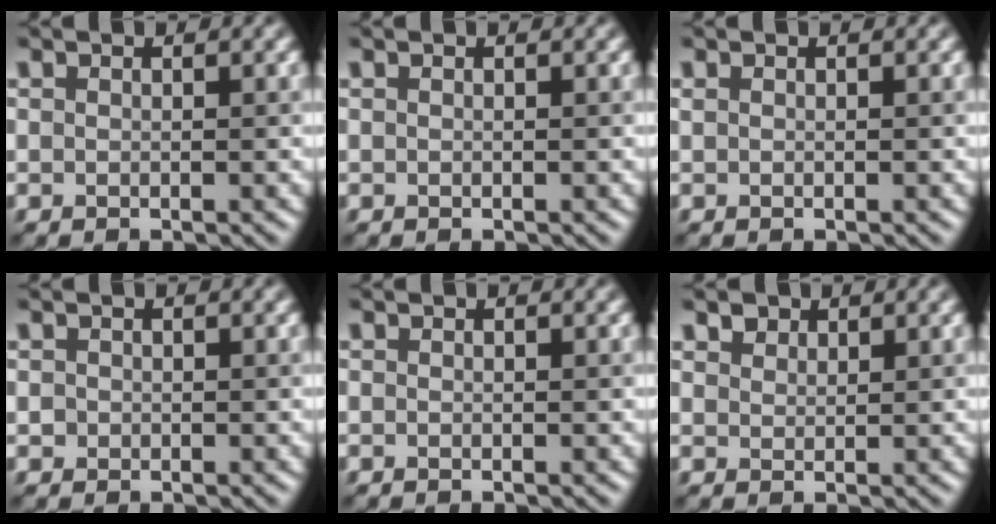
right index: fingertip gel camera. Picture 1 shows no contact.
{"total": 0.0}
{"total": 0.0}
{"total": 0.5, "force": [-0.1, 0.5, 0.0], "torque": [0.003, -0.001, -0.003]}
{"total": 0.0}
{"total": 1.6, "force": [1.4, 0.8, 0.3], "torque": [-0.007, -0.001, 0.027]}